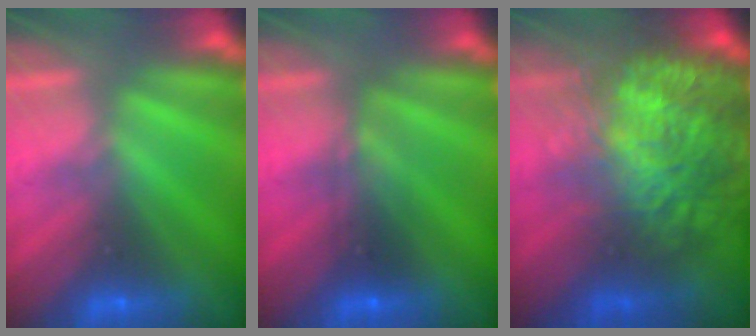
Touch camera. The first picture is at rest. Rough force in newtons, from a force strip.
{"total": 2.4}
{"total": 11.8}